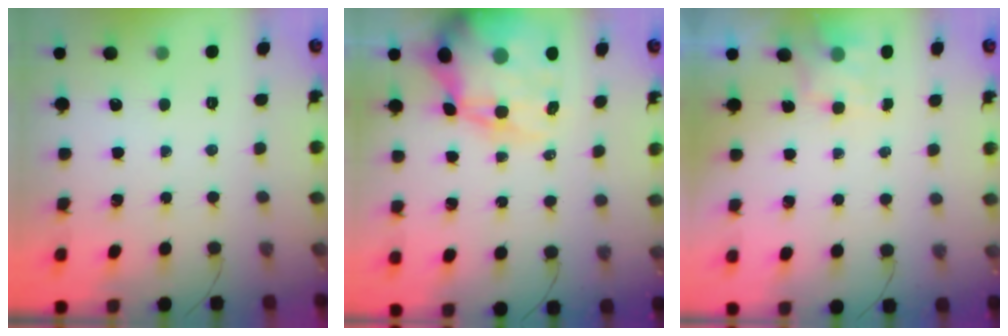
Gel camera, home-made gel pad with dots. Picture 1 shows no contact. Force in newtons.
{"total": 17.3, "press": 16.7, "slide": 4.4}
{"total": 4.1, "press": 3.9, "slide": 1.1}